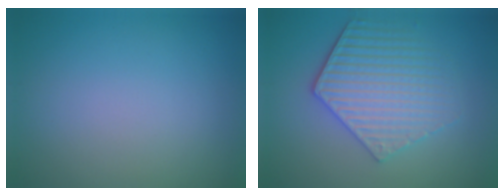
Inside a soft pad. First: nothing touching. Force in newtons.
{"total": 4.6, "press": 4.0, "slide": 2.2}